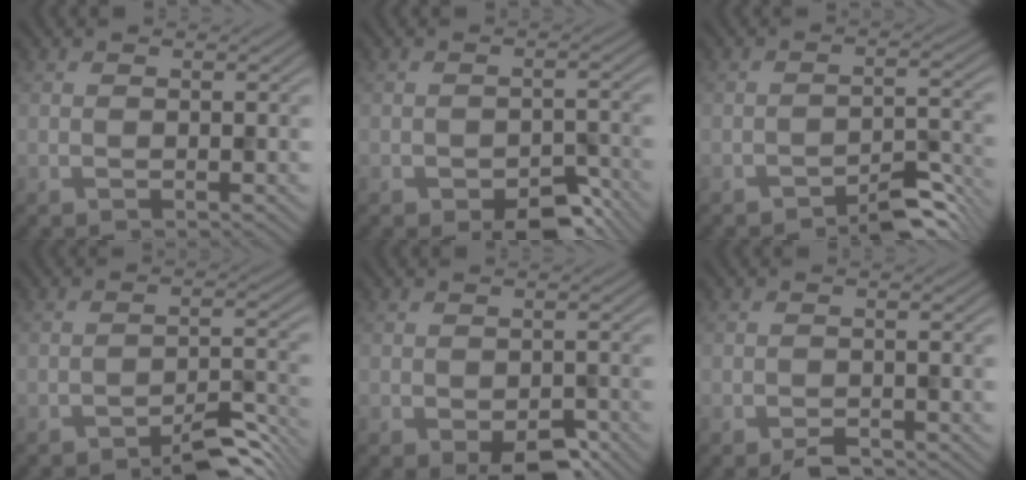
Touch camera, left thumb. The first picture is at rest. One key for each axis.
{"total": 5.4, "fx": -3.6, "fy": 2.5, "fz": 3.3, "tx": -0.043, "ty": -0.002, "tz": -0.048}
{"total": 4.6, "fx": -3.5, "fy": 1.2, "fz": 2.7, "tx": -0.034, "ty": 0.010, "tz": -0.056}
{"total": 5.4, "fx": -4.0, "fy": 1.5, "fz": 3.3, "tx": -0.042, "ty": 0.009, "tz": -0.062}
{"total": 4.0, "fx": -2.4, "fy": 1.9, "fz": 2.6, "tx": -0.037, "ty": -0.007, "tz": -0.030}
{"total": 2.0, "fx": -1.6, "fy": 0.7, "fz": 0.9, "tx": -0.014, "ty": -0.002, "tz": -0.029}